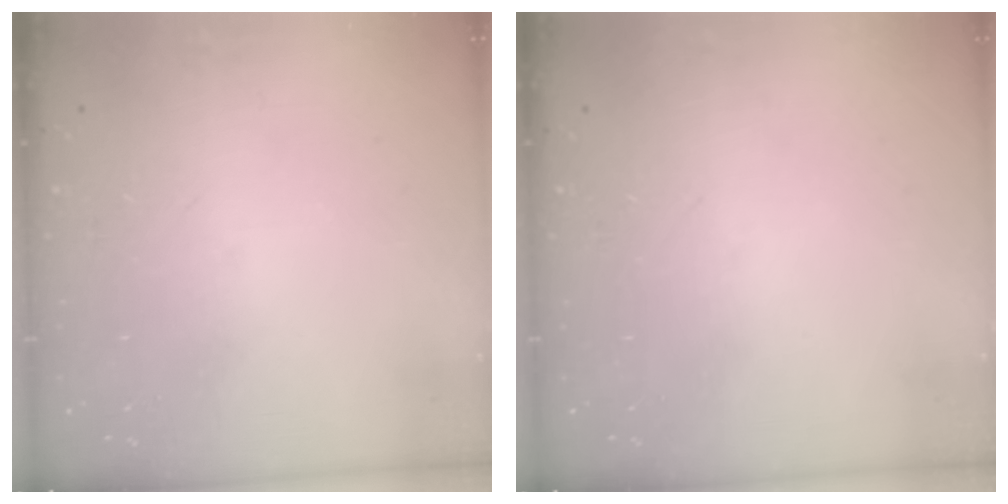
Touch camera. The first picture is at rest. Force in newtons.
{"total": 0.0}